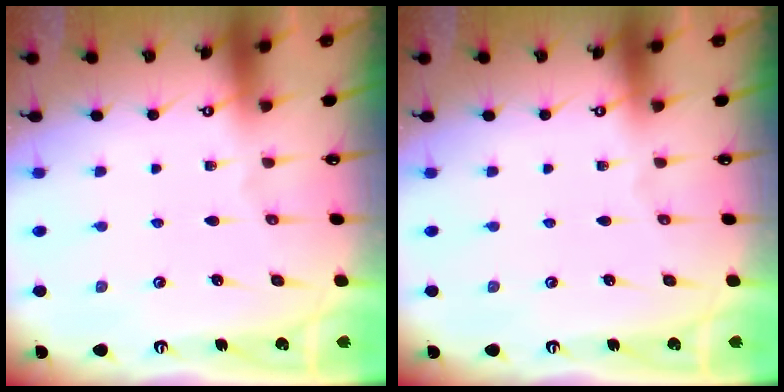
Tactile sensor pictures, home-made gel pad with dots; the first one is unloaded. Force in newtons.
{"total": 0.0}